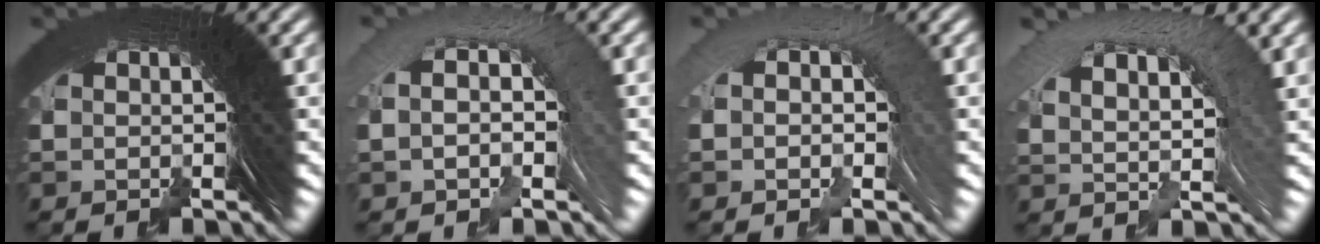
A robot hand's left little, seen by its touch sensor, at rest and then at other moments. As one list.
[{"total": 3.8, "force": [0.5, 1.8, 3.3], "torque": [-0.047, 0.033, -0.003]}, {"total": 2.6, "force": [0.4, 1.1, 2.2], "torque": [-0.030, 0.030, -0.003]}, {"total": 6.7, "force": [2.8, 2.7, 5.5], "torque": [-0.066, 0.029, 0.040]}]